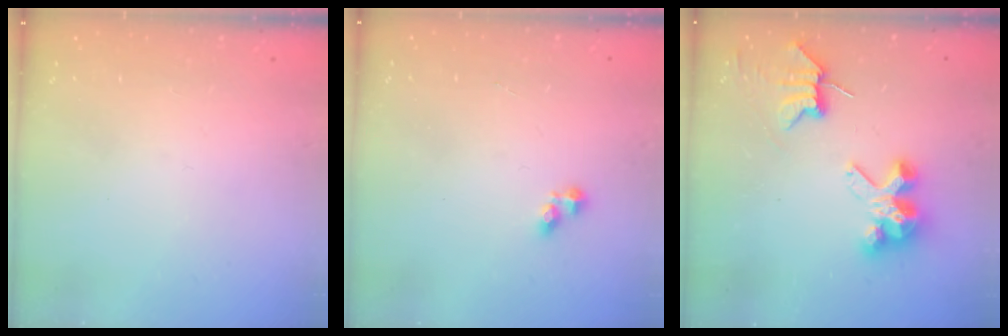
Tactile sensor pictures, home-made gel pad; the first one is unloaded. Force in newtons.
{"total": 2.1, "press": 2.1, "slide": 0.3}
{"total": 6.6, "press": 6.6, "slide": 0.7}